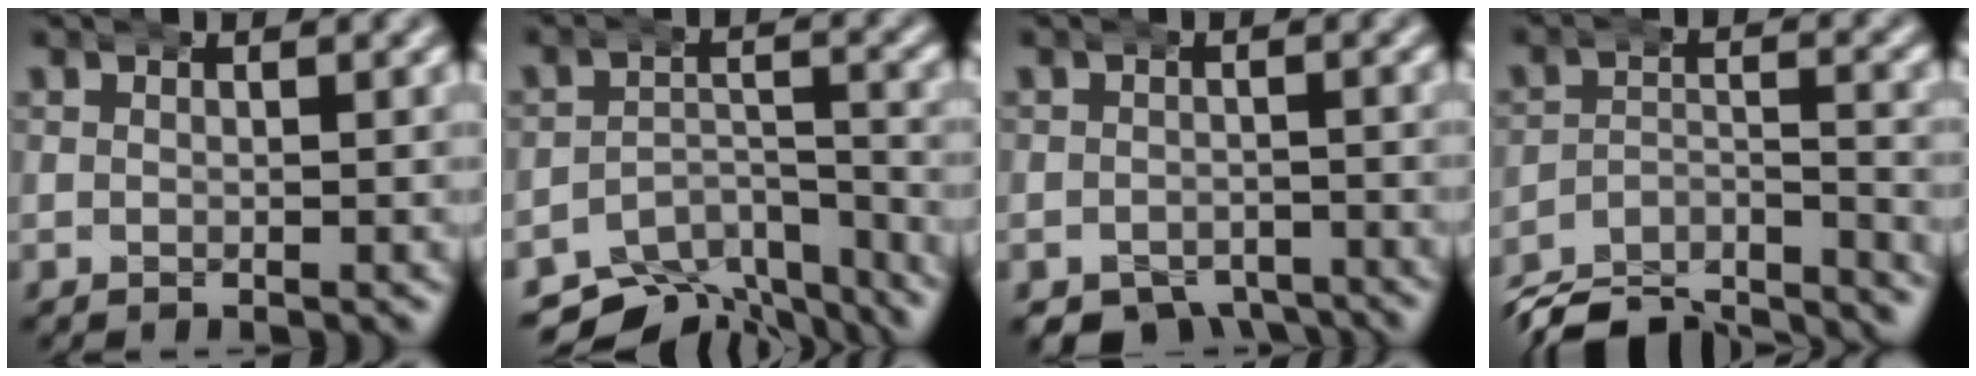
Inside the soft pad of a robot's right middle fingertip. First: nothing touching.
{"total": 8.7, "force": [-7.2, 3.6, 3.3], "torque": [-0.041, -0.021, -0.119]}
{"total": 6.6, "force": [-5.3, 3.5, 1.9], "torque": [-0.027, -0.024, -0.078]}
{"total": 12.2, "force": [-11.4, 3.3, 3.2], "torque": [-0.041, -0.028, -0.182]}